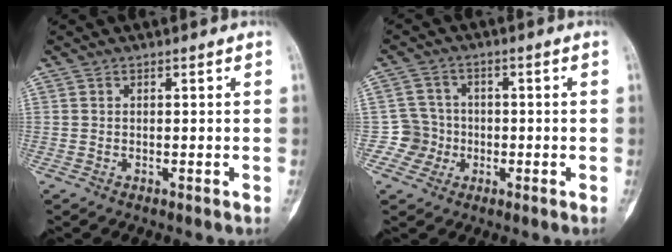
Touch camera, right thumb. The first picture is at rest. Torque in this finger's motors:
{"motor_torque": [0.11, -0.04, 0.21, -0.04, 0.02]}